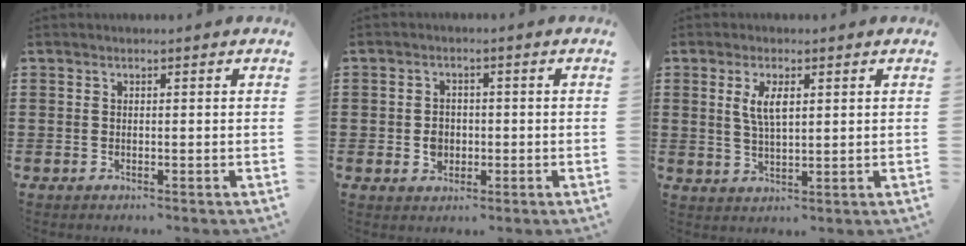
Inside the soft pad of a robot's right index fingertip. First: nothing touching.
{"total": 2.8, "force": [-0.6, 2.4, 1.4], "torque": [-0.032, 0.004, -0.014]}
{"total": 4.3, "force": [1.3, 1.6, 3.8], "torque": [-0.080, 0.006, 0.022]}